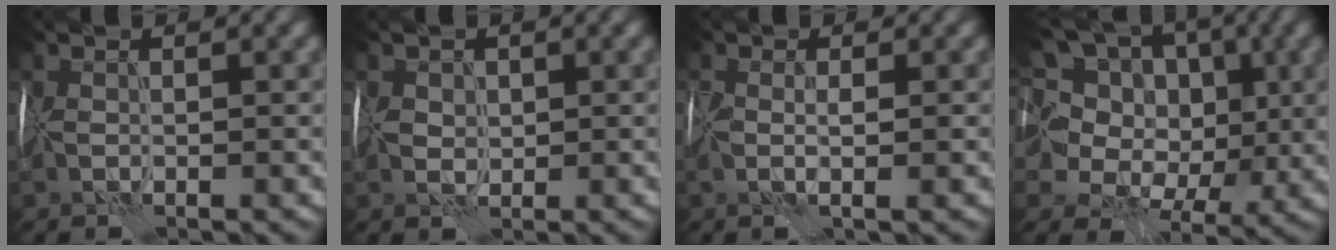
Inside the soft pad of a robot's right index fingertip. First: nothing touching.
{"total": 1.6, "force": [0.5, 1.3, 0.7], "torque": [-0.014, 0.002, 0.007]}
{"total": 1.6, "force": [0.0, 0.3, 1.5], "torque": [-0.028, -0.003, 0.000]}
{"total": 13.7, "force": [5.7, 9.2, 8.4], "torque": [-0.170, 0.039, 0.074]}